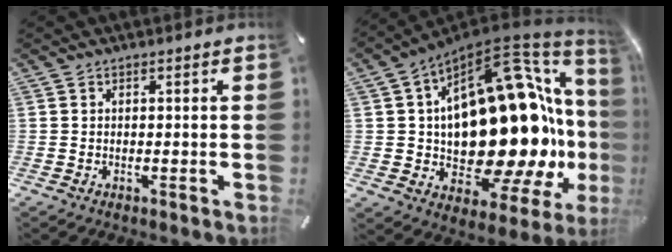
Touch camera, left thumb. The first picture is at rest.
{"total": 31.6, "force": [2.1, 17.7, 26.1], "torque": [-0.377, -0.093, 0.080]}